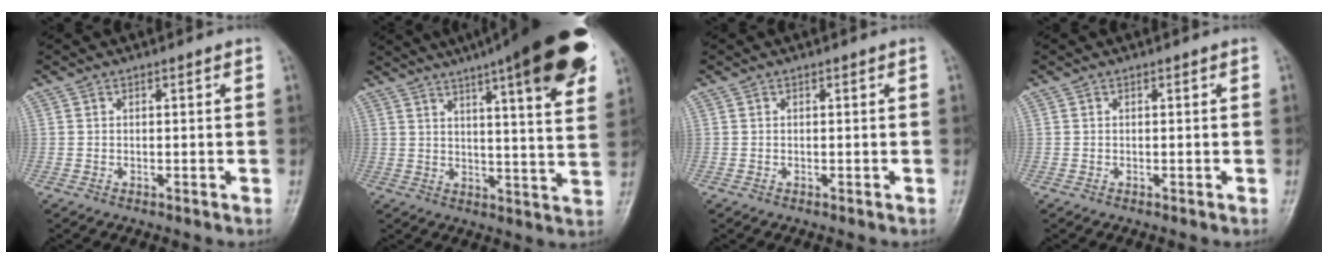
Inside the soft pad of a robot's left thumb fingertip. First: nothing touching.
{"total": 24.6, "force": [14.3, 4.7, 19.5], "torque": [-0.259, -0.025, 0.184]}
{"total": 0.0}
{"total": 0.0}